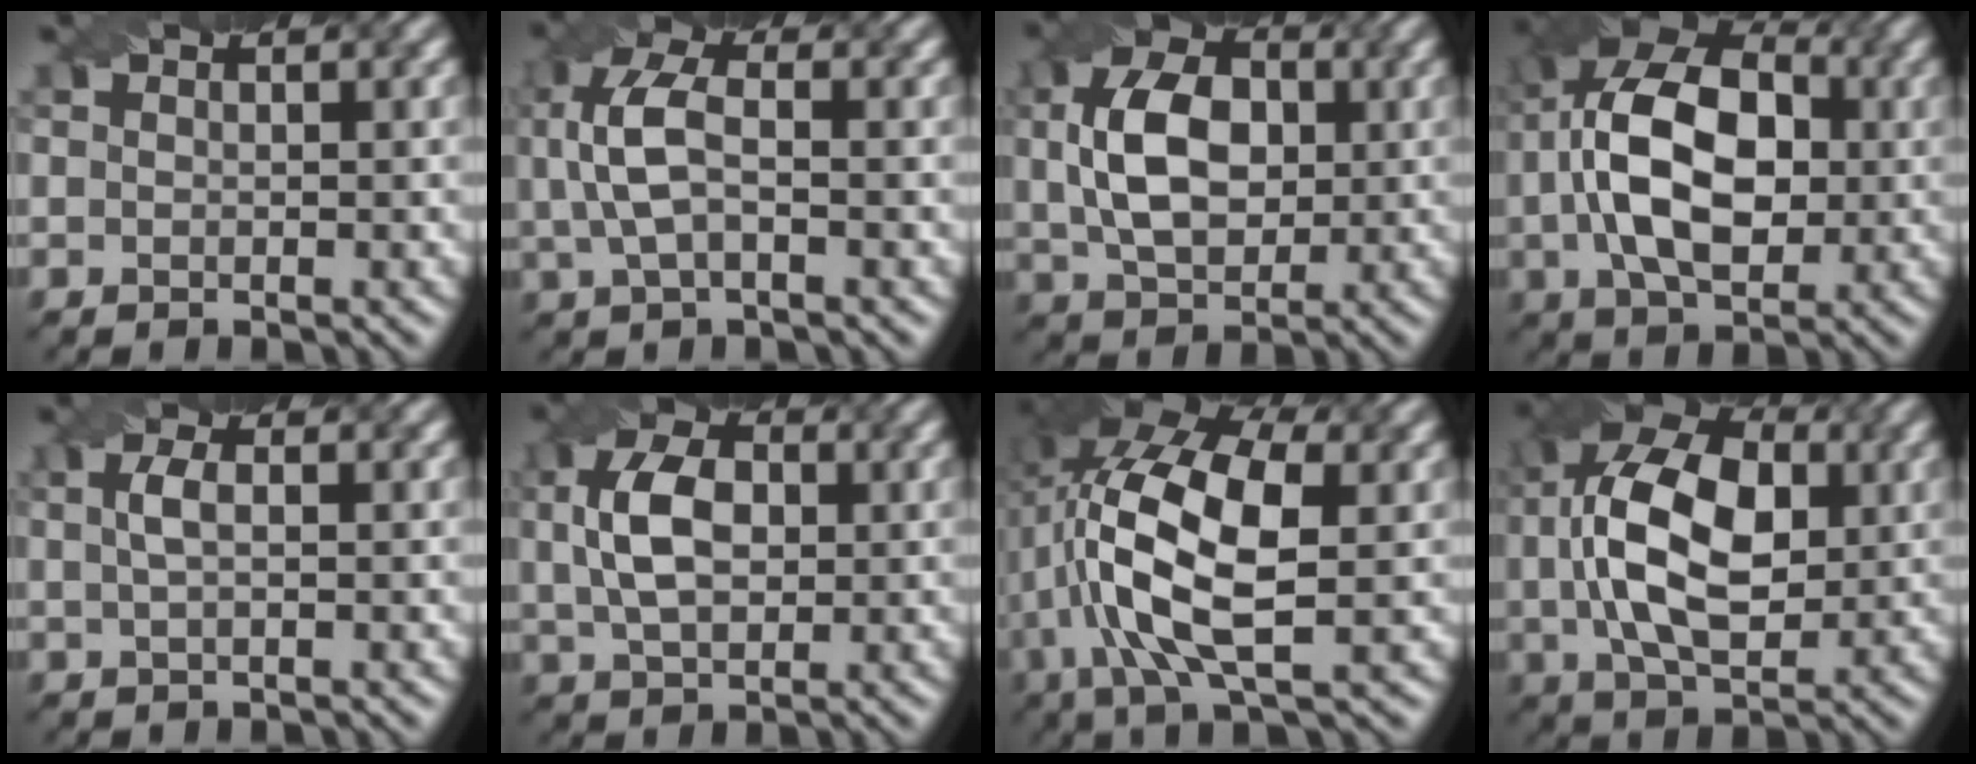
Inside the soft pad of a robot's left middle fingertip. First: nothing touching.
{"total": 5.3, "force": [0.5, 2.5, 4.6], "torque": [-0.115, 0.008, 0.007]}
{"total": 7.9, "force": [0.9, 5.2, 5.9], "torque": [-0.123, 0.009, 0.017]}
{"total": 12.0, "force": [0.5, 7.1, 9.7], "torque": [-0.189, 0.022, -0.001]}
{"total": 1.7, "force": [0.3, 0.5, 1.6], "torque": [-0.034, 0.007, 0.004]}
{"total": 6.2, "force": [0.9, 3.9, 4.7], "torque": [-0.100, 0.011, 0.013]}
{"total": 12.5, "force": [1.0, 5.6, 11.1], "torque": [-0.236, 0.012, 0.016]}
{"total": 11.6, "force": [1.5, 6.5, 9.5], "torque": [-0.188, 0.019, 0.020]}